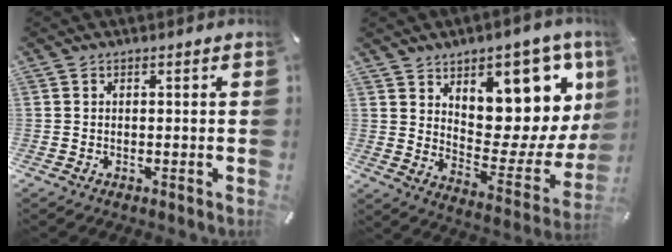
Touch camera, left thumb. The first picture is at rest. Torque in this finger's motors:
{"motor_torque": [2.58, 2.43, 1.14, -1.25, 0.13]}